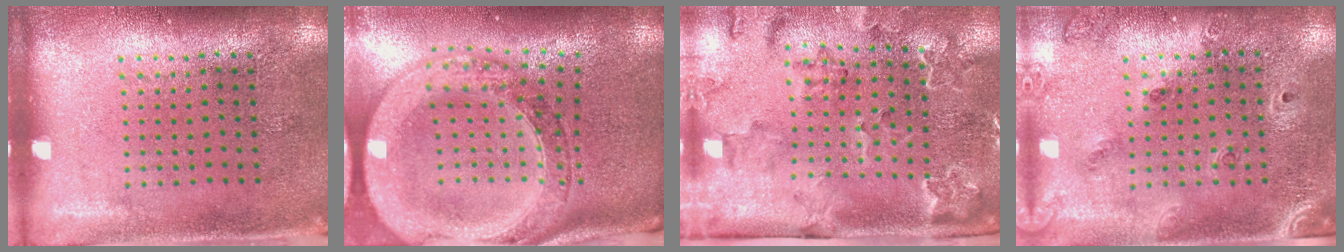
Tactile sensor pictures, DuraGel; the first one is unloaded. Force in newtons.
{"total": 3.8, "press": 3.0, "slide": 2.4}
{"total": 2.3, "press": 2.3, "slide": 0.1}
{"total": 1.5, "press": 1.4, "slide": 0.7}